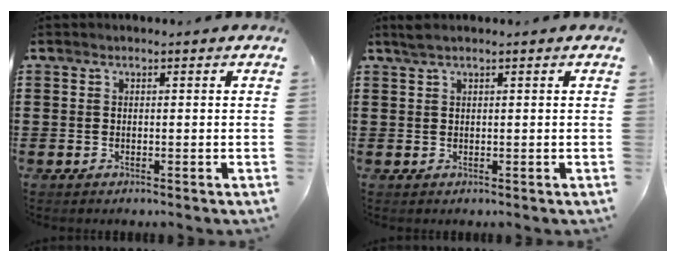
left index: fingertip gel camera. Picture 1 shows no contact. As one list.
[{"total": 1.1, "force": [0.6, 0.0, 0.9], "torque": [-0.018, 0.001, 0.012]}]